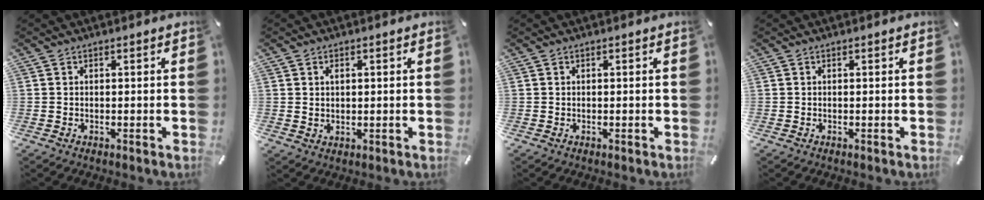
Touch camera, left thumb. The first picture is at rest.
{"total": 1.7, "force": [0.6, 1.2, 1.1], "torque": [-0.025, 0.003, 0.011]}
{"total": 0.0}
{"total": 0.0}